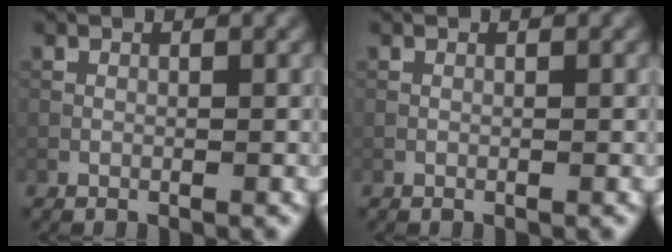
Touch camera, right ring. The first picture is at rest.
{"total": 0.0}